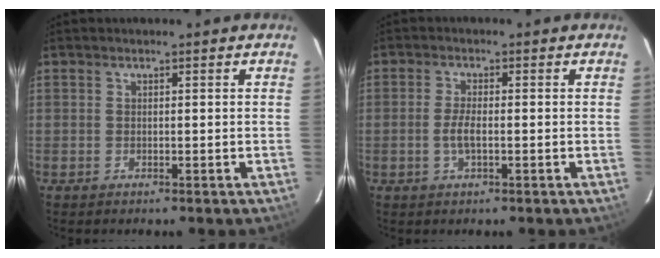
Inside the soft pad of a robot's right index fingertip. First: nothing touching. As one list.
[{"total": 3.0, "force": [-0.9, 0.7, 2.8], "torque": [-0.059, -0.002, -0.016]}]